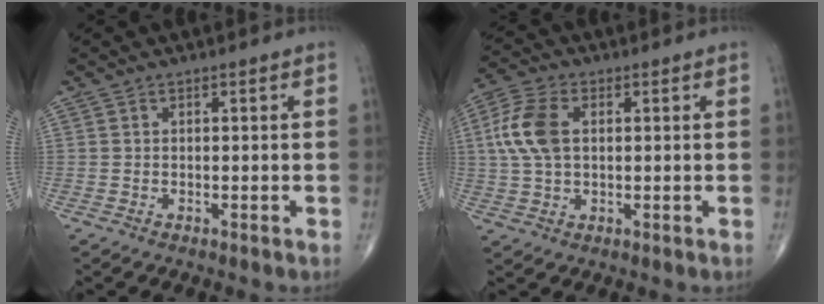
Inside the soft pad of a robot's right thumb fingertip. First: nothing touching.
{"total": 9.2, "force": [1.5, 5.5, 7.2], "torque": [-0.163, 0.012, 0.029]}